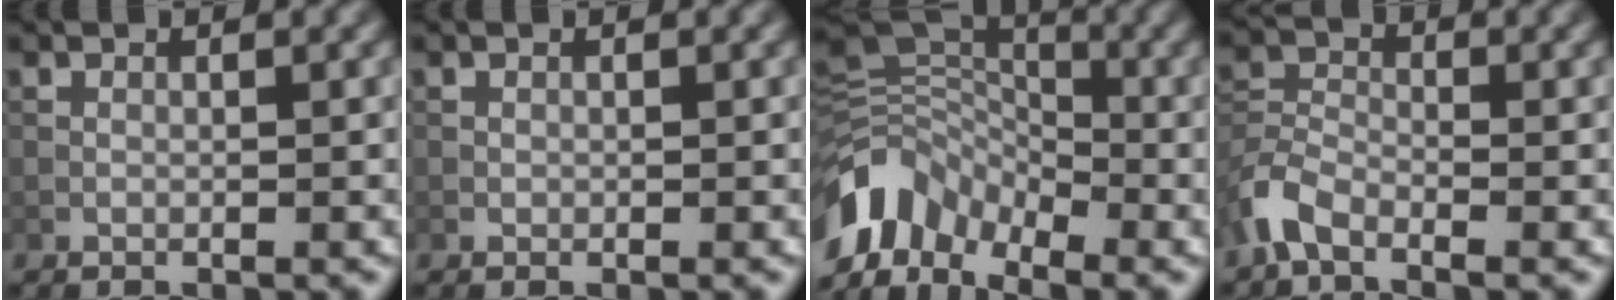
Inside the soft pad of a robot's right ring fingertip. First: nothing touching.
{"total": 0.0}
{"total": 8.0, "force": [-5.0, 4.8, 4.1], "torque": [-0.082, -0.006, -0.106]}
{"total": 3.9, "force": [-2.8, 1.9, 1.9], "torque": [-0.045, -0.002, -0.071]}